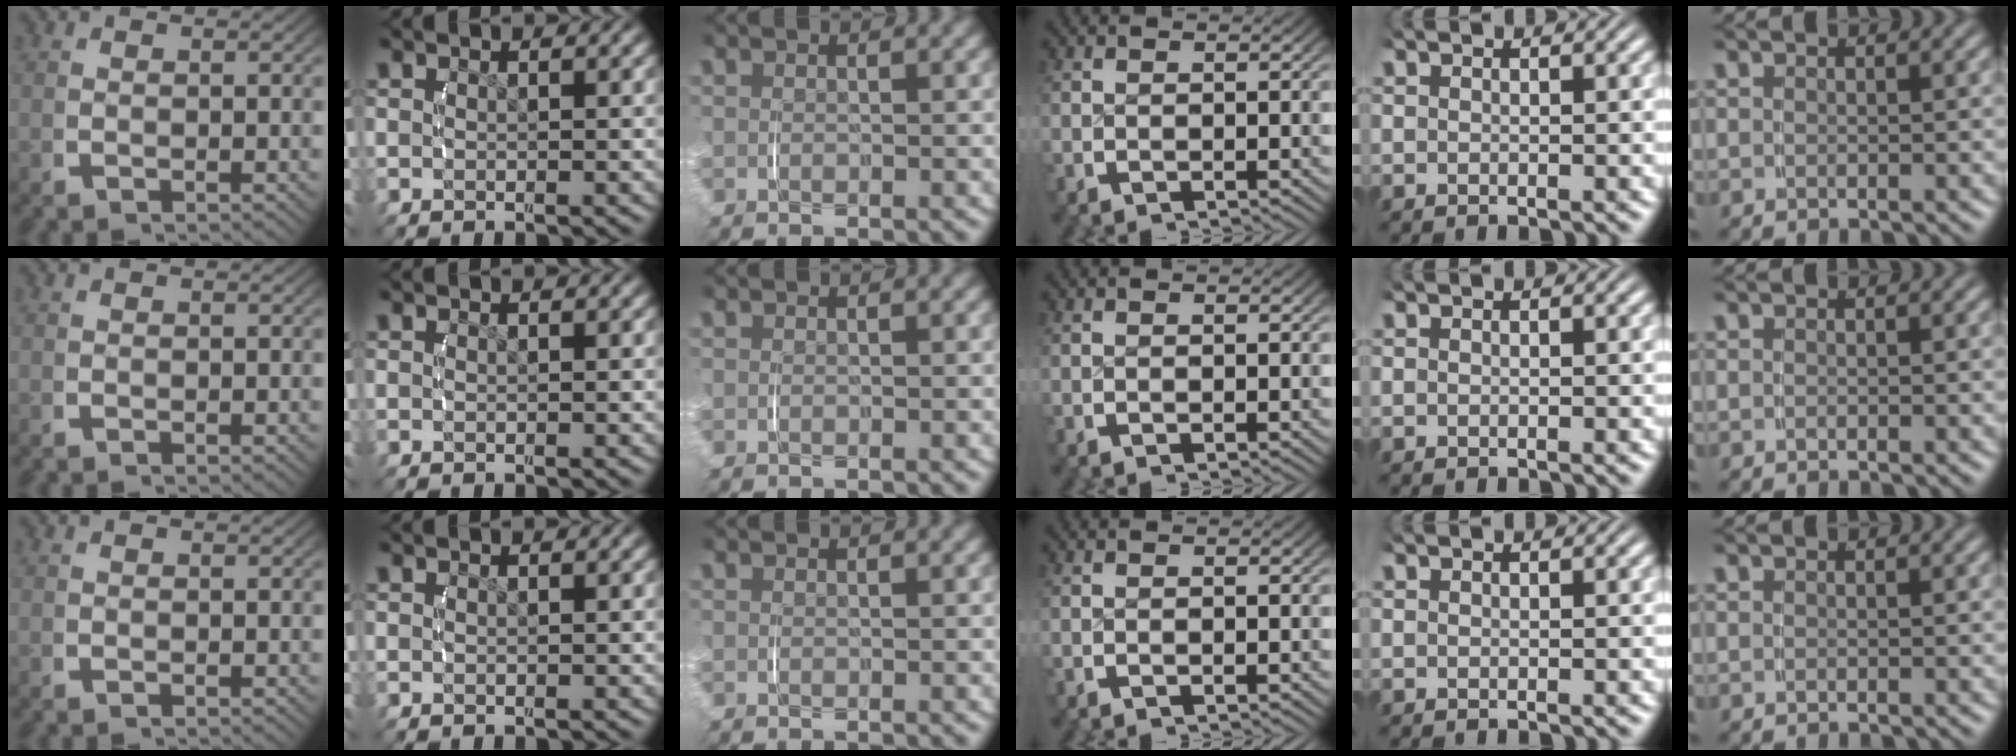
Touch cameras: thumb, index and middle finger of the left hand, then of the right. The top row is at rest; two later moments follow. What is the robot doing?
{"motion": "lift_and_place", "object": "napkin"}